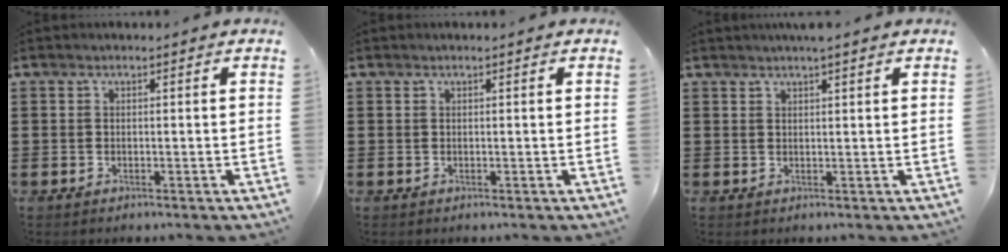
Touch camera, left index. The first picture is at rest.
{"total": 0.0}
{"total": 1.9, "force": [1.5, 0.0, 1.1], "torque": [-0.024, 0.001, 0.028]}